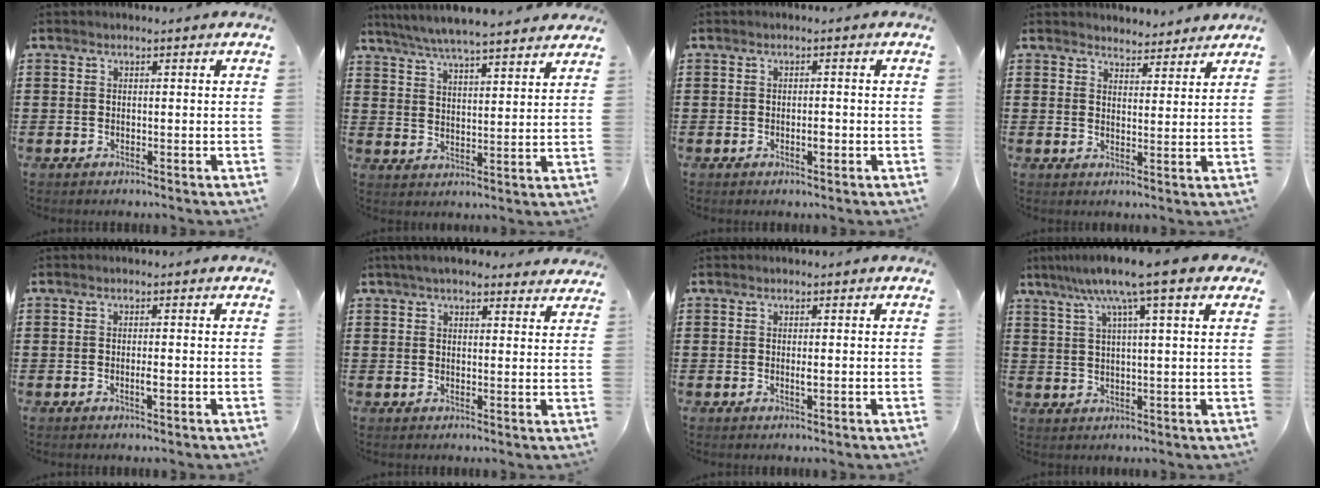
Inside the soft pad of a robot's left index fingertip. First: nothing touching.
{"total": 5.9, "force": [5.6, 0.0, 1.9], "torque": [-0.058, -0.027, 0.097]}
{"total": 1.5, "force": [-0.3, 0.5, 1.4], "torque": [-0.026, -0.001, -0.005]}
{"total": 3.7, "force": [3.6, 0.9, 0.0], "torque": [-0.012, -0.010, 0.069]}
{"total": 1.2, "force": [-0.2, 0.1, 1.1], "torque": [-0.021, -0.002, -0.003]}
{"total": 4.4, "force": [3.9, 0.8, 1.8], "torque": [-0.044, -0.002, 0.073]}
{"total": 1.0, "force": [0.1, 0.1, 1.0], "torque": [-0.019, -0.004, 0.003]}
{"total": 9.8, "force": [6.1, 0.6, 7.6], "torque": [-0.164, -0.007, 0.103]}